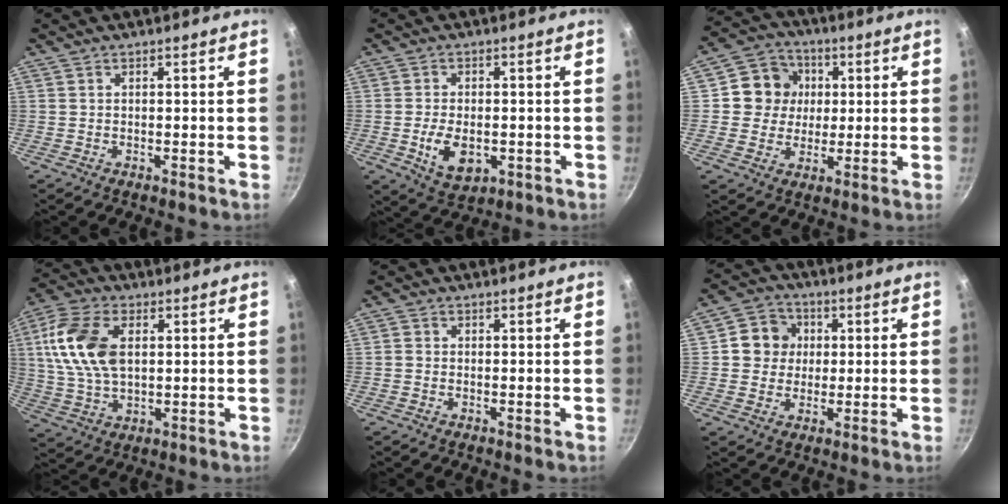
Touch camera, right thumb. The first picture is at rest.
{"total": 8.0, "force": [-1.7, 4.9, 6.1], "torque": [-0.097, -0.001, -0.019]}
{"total": 9.6, "force": [1.6, 9.0, 3.0], "torque": [-0.010, 0.012, 0.016]}
{"total": 14.0, "force": [2.8, 8.4, 10.9], "torque": [-0.204, 0.003, 0.049]}
{"total": 0.9, "force": [-0.4, 0.7, 0.3], "torque": [-0.003, 0.000, -0.010]}
{"total": 7.8, "force": [1.2, 7.2, 2.6], "torque": [-0.004, 0.011, 0.006]}